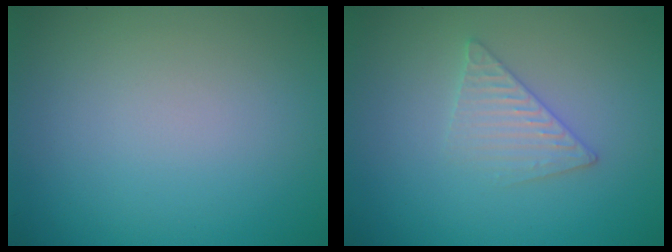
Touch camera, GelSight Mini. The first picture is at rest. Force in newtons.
{"total": 2.4, "press": 2.3, "slide": 0.2}